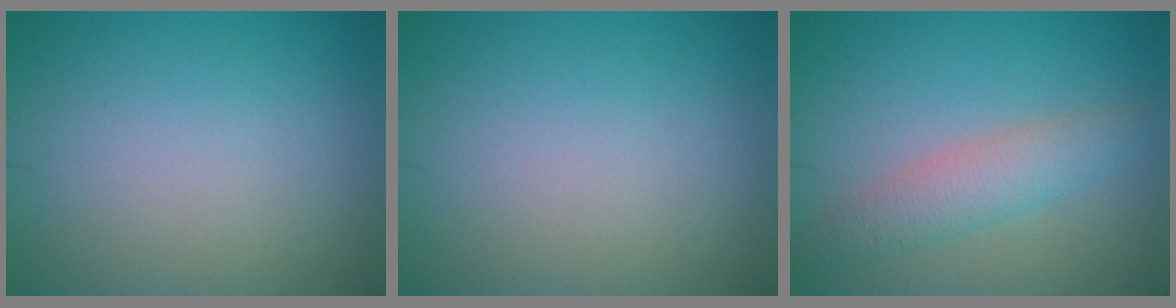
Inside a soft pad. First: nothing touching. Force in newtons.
{"total": 0.0}
{"total": 3.3, "press": 3.3, "slide": 0.1}